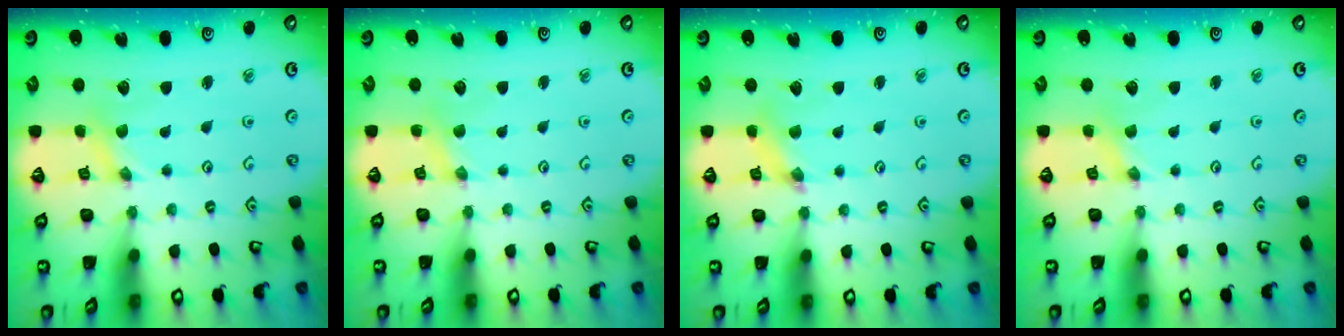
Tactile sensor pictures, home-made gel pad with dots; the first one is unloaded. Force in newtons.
{"total": 1.7, "press": 1.6, "slide": 0.4}
{"total": 2.7, "press": 2.6, "slide": 0.4}
{"total": 0.0}